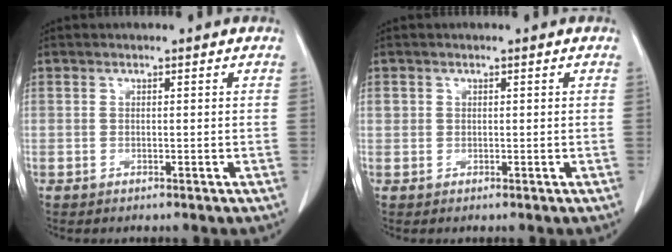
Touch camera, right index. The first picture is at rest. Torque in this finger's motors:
{"motor_torque": [0.09, 0.11, -0.02, -0.01]}